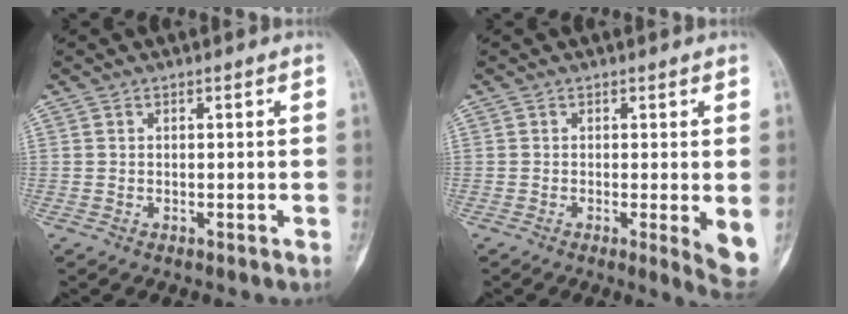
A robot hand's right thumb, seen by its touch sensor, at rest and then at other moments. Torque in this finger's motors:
{"motor_torque": [-0.55, 0.26, 0.07, 0.01, 0.07]}